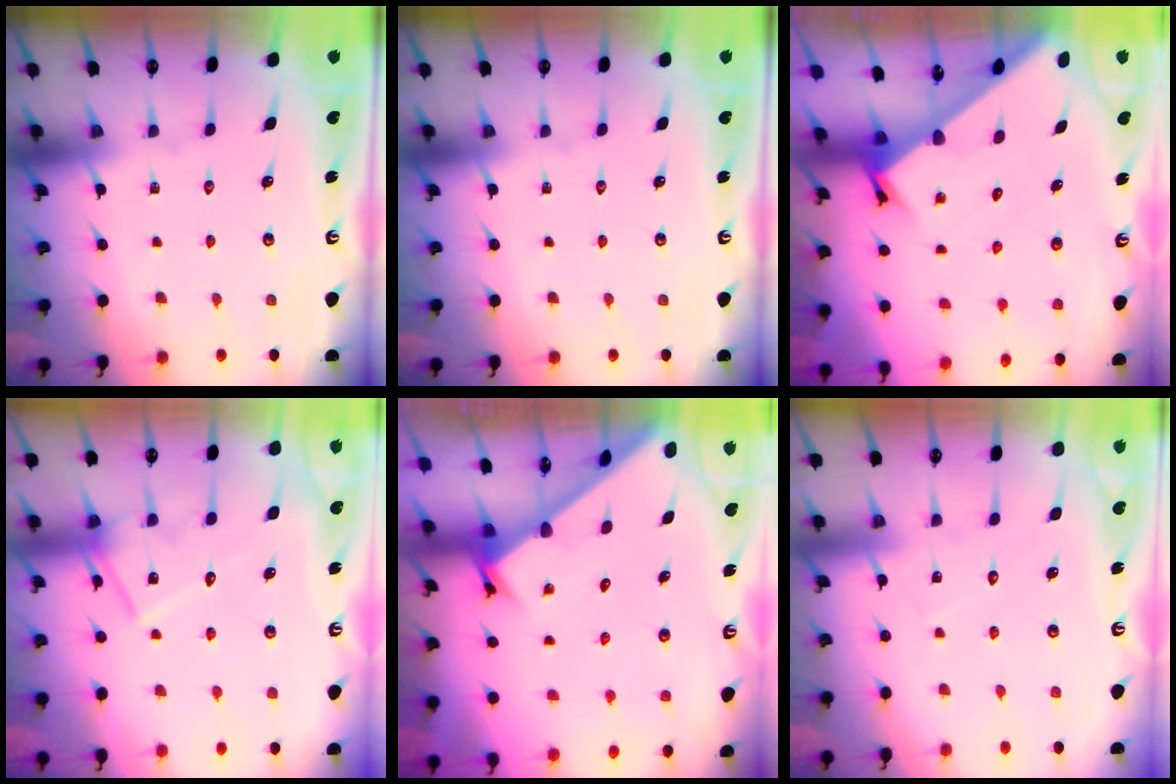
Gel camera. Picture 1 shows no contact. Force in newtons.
{"total": 0.0}
{"total": 2.6, "press": 2.6, "slide": 0.2}
{"total": 14.7, "press": 14.7, "slide": 1.1}
{"total": 2.6, "press": 2.6, "slide": 0.3}
{"total": 5.5, "press": 5.5, "slide": 0.4}